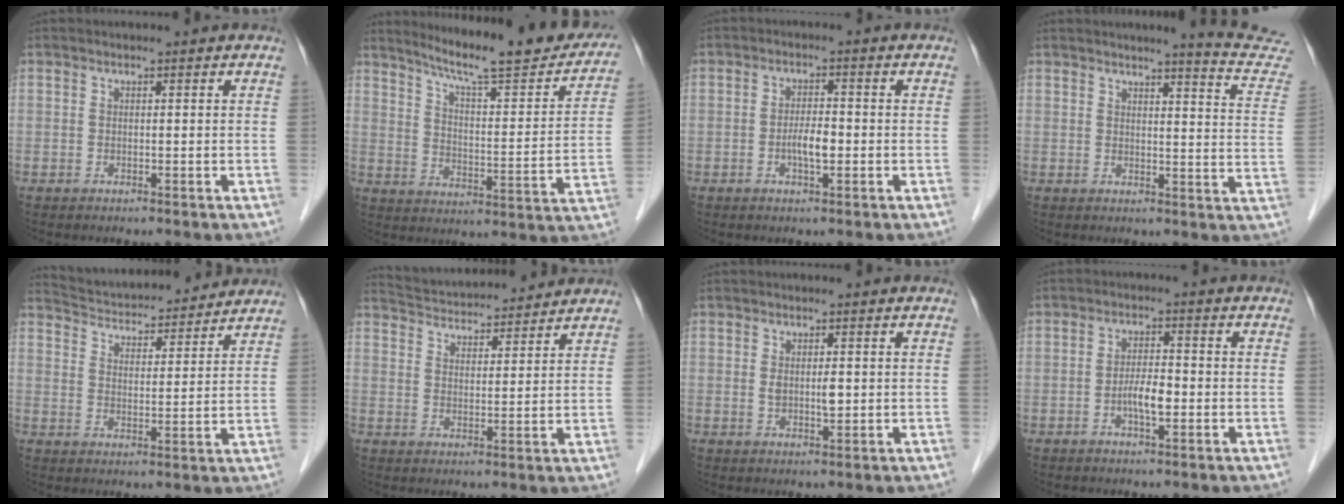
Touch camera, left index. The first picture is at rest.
{"total": 21.4, "force": [18.7, 2.2, 10.2], "torque": [-0.147, -0.040, 0.249]}
{"total": 3.3, "force": [-0.9, 0.9, 3.1], "torque": [-0.059, 0.002, -0.015]}
{"total": 11.1, "force": [10.8, -1.1, 2.4], "torque": [-0.020, -0.085, 0.099]}
{"total": 15.5, "force": [14.7, 2.5, 4.0], "torque": [-0.065, 0.021, 0.215]}
{"total": 12.4, "force": [11.9, 1.8, 3.1], "torque": [-0.057, 0.024, 0.181]}
{"total": 2.5, "force": [0.2, 0.8, 2.4], "torque": [-0.041, -0.003, 0.003]}
{"total": 3.8, "force": [-1.2, 0.9, 3.5], "torque": [-0.066, 0.002, -0.022]}